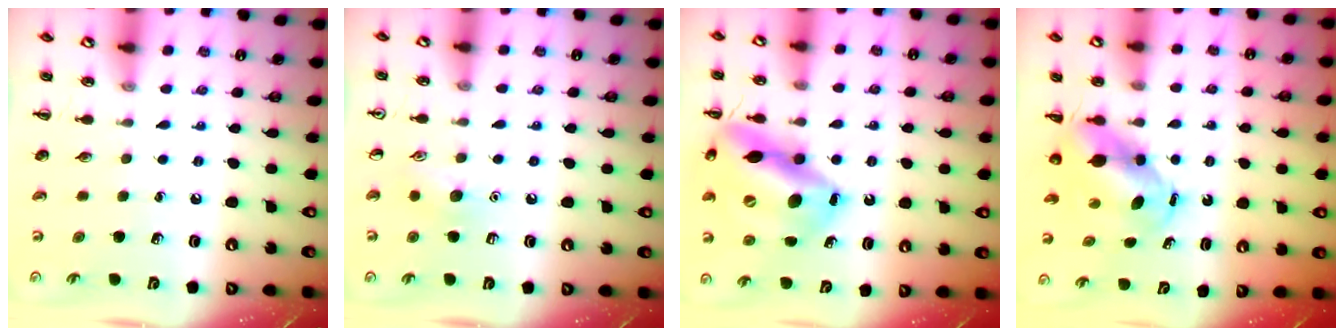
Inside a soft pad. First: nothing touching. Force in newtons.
{"total": 7.1, "press": 6.8, "slide": 1.8}
{"total": 17.5, "press": 16.9, "slide": 4.7}
{"total": 6.0, "press": 5.7, "slide": 1.9}